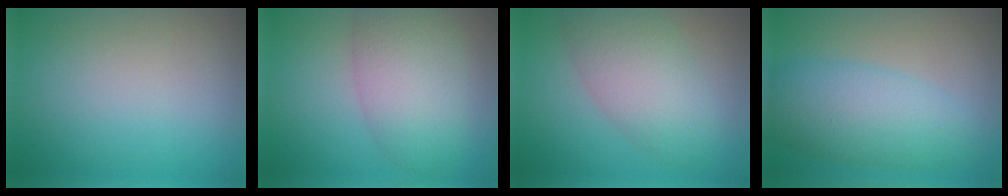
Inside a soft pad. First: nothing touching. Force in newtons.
{"total": 6.7, "press": 6.7, "slide": 0.2}
{"total": 6.1, "press": 6.1, "slide": 0.3}
{"total": 6.6, "press": 6.6, "slide": 0.3}